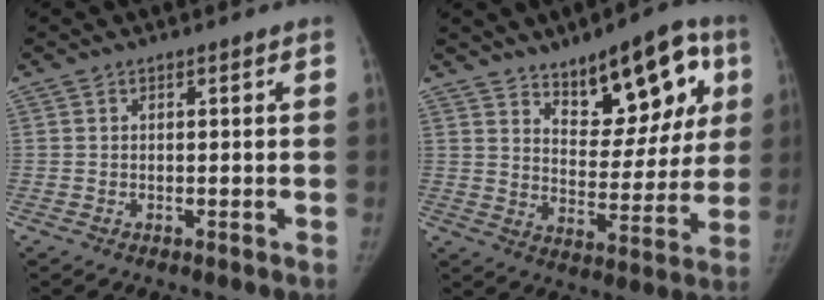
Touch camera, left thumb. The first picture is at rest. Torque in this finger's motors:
{"motor_torque": [0.32, 0.81, 0.21, 0.12, 0.05]}